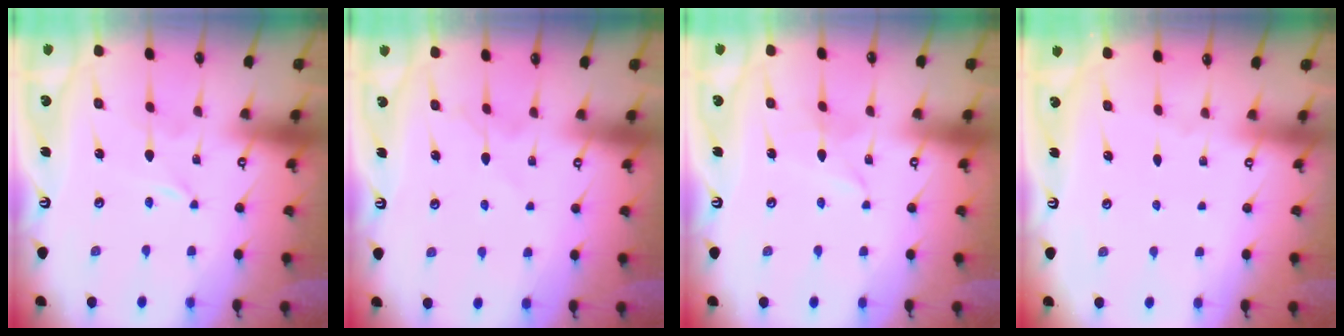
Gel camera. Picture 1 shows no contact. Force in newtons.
{"total": 3.5, "press": 3.4, "slide": 0.4}
{"total": 2.6, "press": 2.6, "slide": 0.3}
{"total": 0.0}